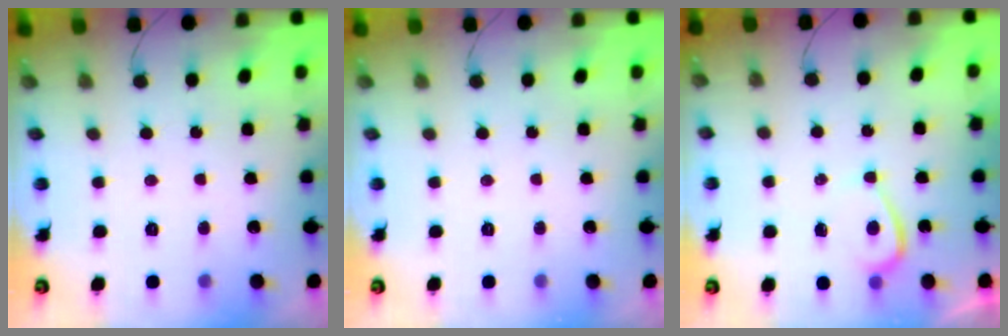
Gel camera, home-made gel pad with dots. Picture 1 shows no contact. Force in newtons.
{"total": 0.0}
{"total": 3.3, "press": 3.2, "slide": 0.4}